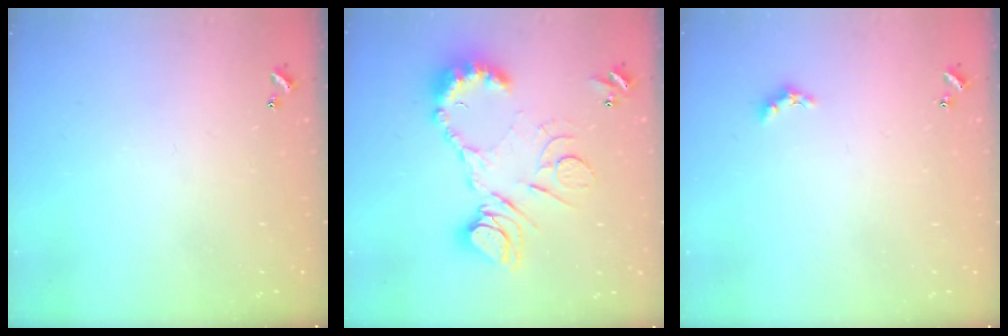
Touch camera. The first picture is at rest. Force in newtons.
{"total": 17.5, "press": 17.4, "slide": 1.8}
{"total": 1.5, "press": 1.4, "slide": 0.4}